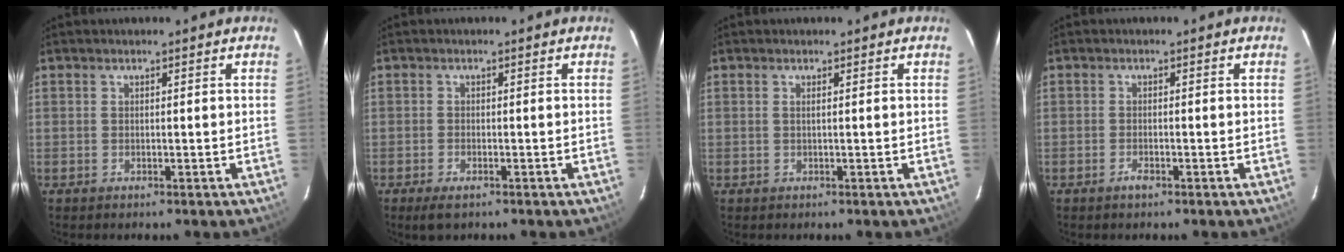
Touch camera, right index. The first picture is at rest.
{"total": 2.9, "force": [-2.0, 1.1, 1.8], "torque": [-0.042, -0.008, -0.036]}
{"total": 0.6, "force": [0.1, -0.2, 0.6], "torque": [-0.011, 0.000, 0.001]}
{"total": 1.5, "force": [-1.0, 0.6, 1.0], "torque": [-0.021, -0.001, -0.018]}